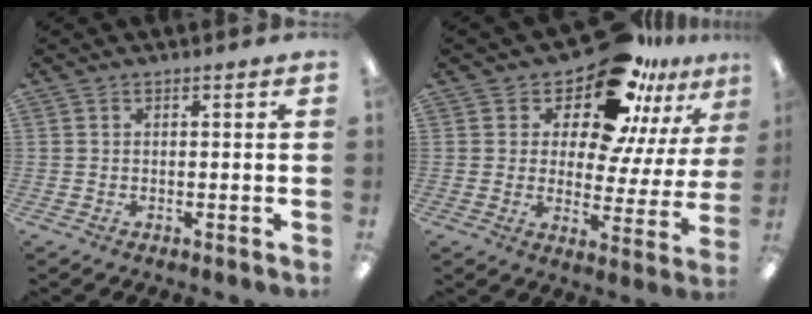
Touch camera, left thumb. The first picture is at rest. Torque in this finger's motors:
{"motor_torque": [1.92, 2.13, 0.06, -0.08, 0.04]}